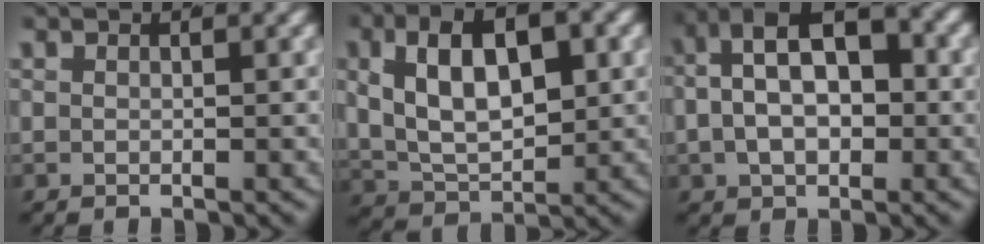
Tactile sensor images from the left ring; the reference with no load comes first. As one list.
[{"total": 10.1, "force": [0.3, 7.2, 7.1], "torque": [-0.148, -0.020, 0.005]}, {"total": 9.0, "force": [0.3, 6.1, 6.6], "torque": [-0.112, 0.006, -0.005]}]